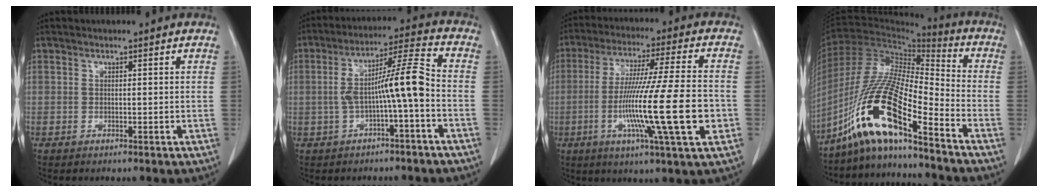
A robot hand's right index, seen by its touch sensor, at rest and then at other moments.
{"total": 9.2, "force": [-1.7, 0.3, 9.1], "torque": [-0.160, 0.033, -0.030]}
{"total": 18.0, "force": [-4.1, -0.3, 17.5], "torque": [-0.301, -0.017, -0.075]}
{"total": 15.7, "force": [-10.4, 1.8, 11.6], "torque": [-0.228, -0.005, -0.196]}